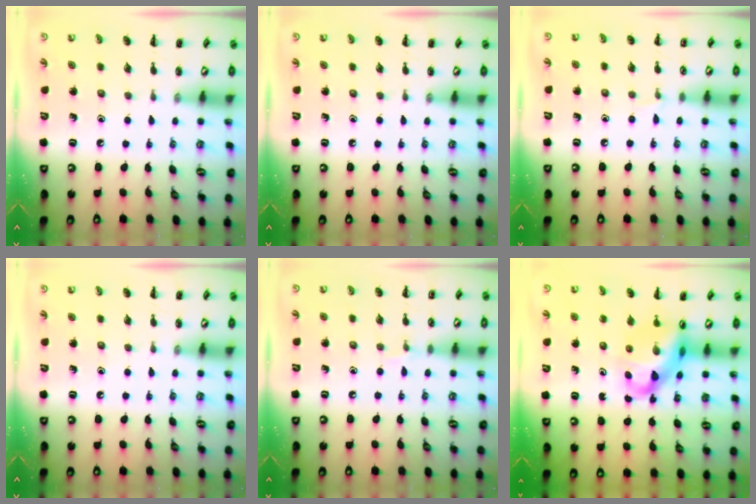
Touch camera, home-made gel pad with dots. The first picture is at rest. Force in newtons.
{"total": 0.0}
{"total": 3.5, "press": 3.3, "slide": 1.2}
{"total": 0.0}
{"total": 3.9, "press": 3.6, "slide": 1.3}
{"total": 11.1, "press": 10.7, "slide": 3.1}